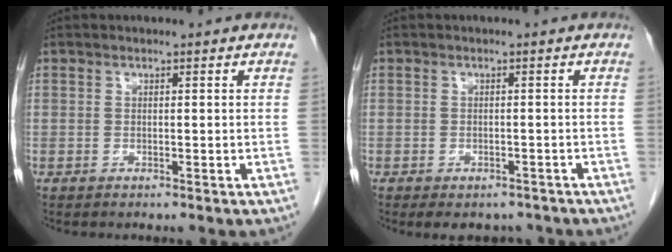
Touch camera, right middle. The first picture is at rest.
{"total": 5.2, "force": [-4.4, 2.4, 1.4], "torque": [-0.010, 0.006, -0.054]}